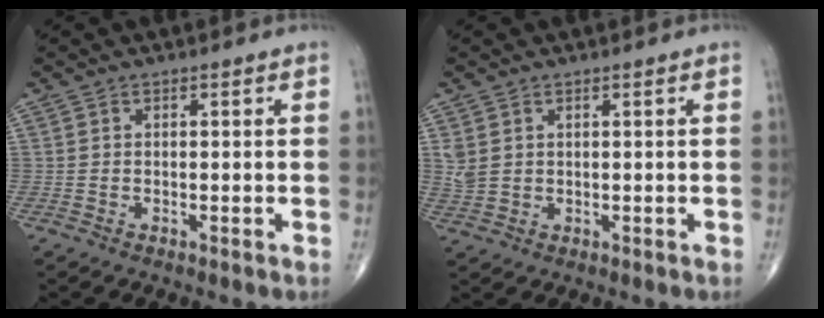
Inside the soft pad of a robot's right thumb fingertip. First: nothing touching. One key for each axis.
{"total": 3.0, "fx": 1.0, "fy": 2.3, "fz": 1.6, "tx": -0.035, "ty": -0.001, "tz": 0.027}